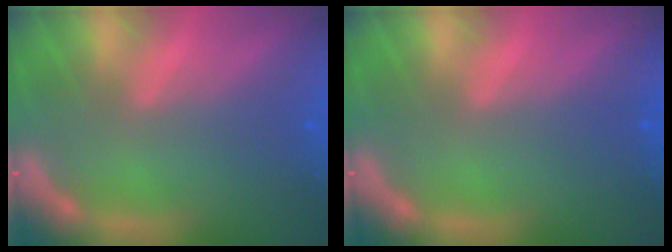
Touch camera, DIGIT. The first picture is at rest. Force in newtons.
{"total": 0.0}